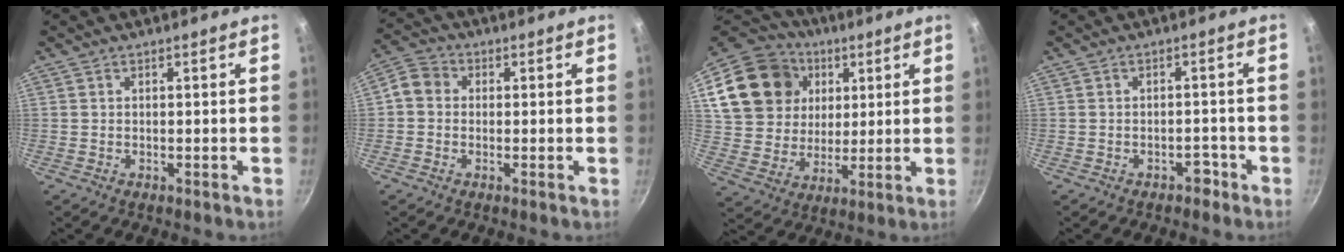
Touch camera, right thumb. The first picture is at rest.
{"total": 4.7, "force": [0.0, 4.2, 2.2], "torque": [-0.028, 0.011, -0.020]}
{"total": 22.4, "force": [7.2, 18.4, 10.7], "torque": [-0.193, 0.013, 0.138]}
{"total": 2.2, "force": [-1.5, 1.4, 0.8], "torque": [0.009, 0.025, -0.010]}